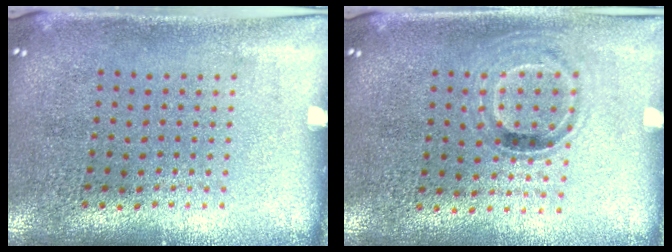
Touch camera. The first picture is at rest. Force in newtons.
{"total": 1.0, "press": 0.8, "slide": 0.5}